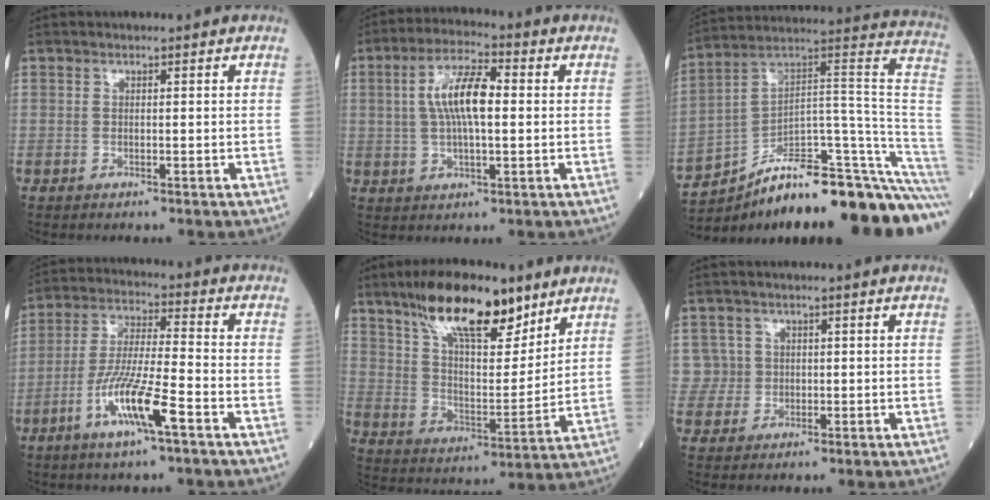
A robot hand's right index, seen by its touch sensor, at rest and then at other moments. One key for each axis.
{"total": 8.9, "fx": 1.1, "fy": 2.5, "fz": 8.5, "tx": -0.167, "ty": 0.017, "tz": 0.018}
{"total": 25.1, "fx": -19.0, "fy": 2.7, "fz": 16.2, "tx": -0.123, "ty": 0.058, "tz": -0.279}
{"total": 10.9, "fx": -5.1, "fy": 0.6, "fz": 9.6, "tx": -0.191, "ty": -0.010, "tz": -0.099}
{"total": 17.2, "fx": 11.7, "fy": 5.3, "fz": 11.4, "tx": -0.202, "ty": 0.009, "tz": 0.209}
{"total": 3.0, "fx": 0.6, "fy": 2.9, "fz": -0.5, "tx": 0.027, "ty": 0.009, "tz": 0.006}